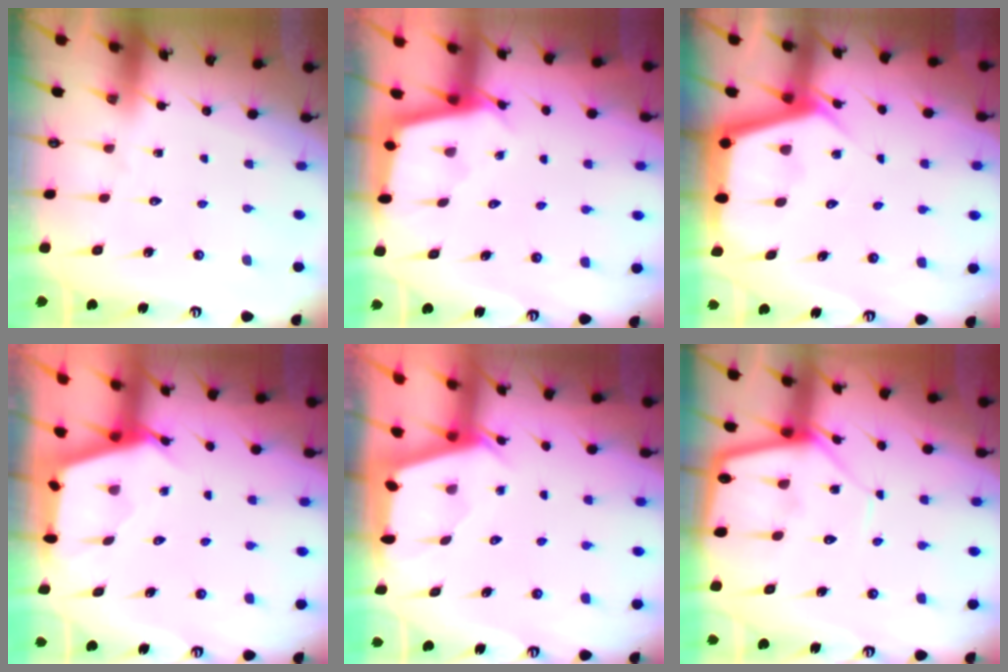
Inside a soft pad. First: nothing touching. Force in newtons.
{"total": 2.8, "press": 2.8, "slide": 0.3}
{"total": 4.9, "press": 4.9, "slide": 0.3}
{"total": 2.5, "press": 2.5, "slide": 0.3}
{"total": 2.0, "press": 2.0, "slide": 0.3}
{"total": 9.6, "press": 9.5, "slide": 0.8}